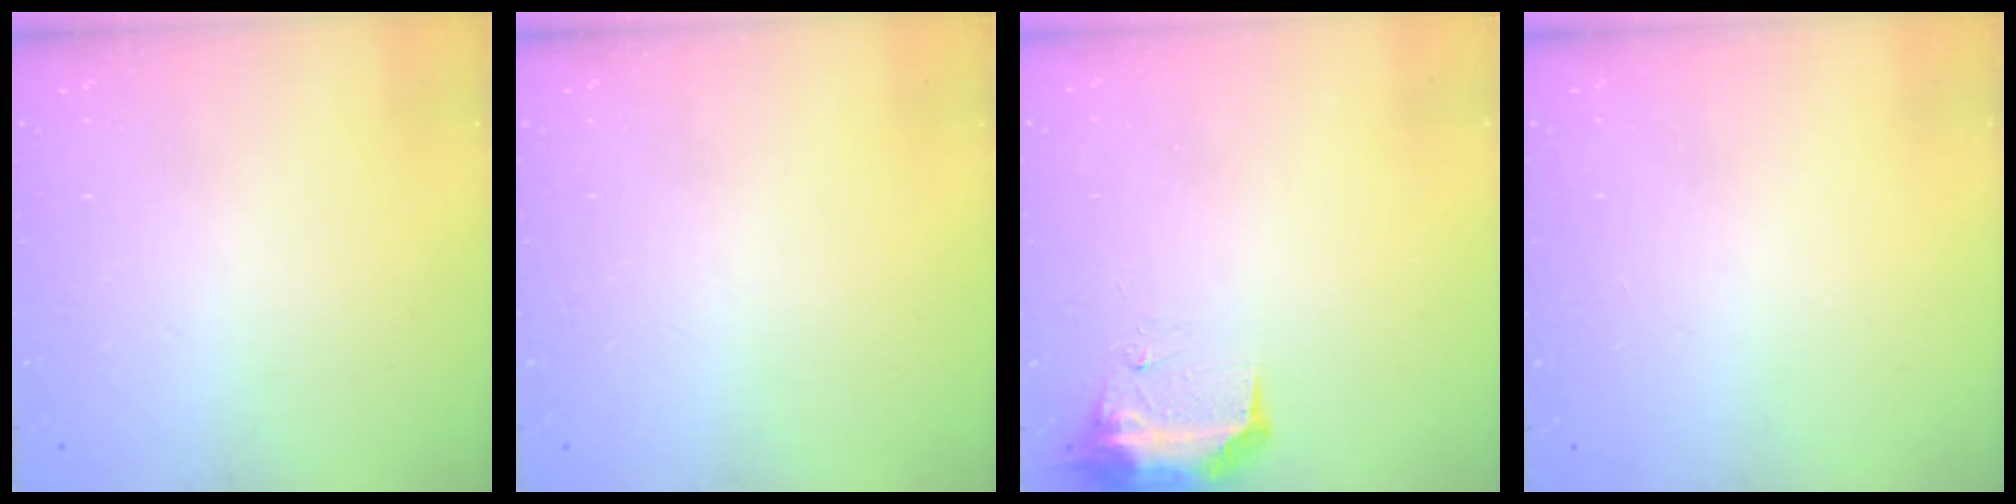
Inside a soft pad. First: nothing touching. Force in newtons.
{"total": 0.0}
{"total": 15.7, "press": 10.5, "slide": 11.7}
{"total": 0.0}